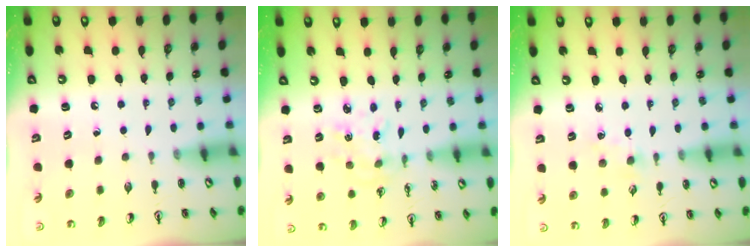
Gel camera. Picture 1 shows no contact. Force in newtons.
{"total": 2.1, "press": 2.1, "slide": 0.2}
{"total": 2.2, "press": 2.2, "slide": 0.4}